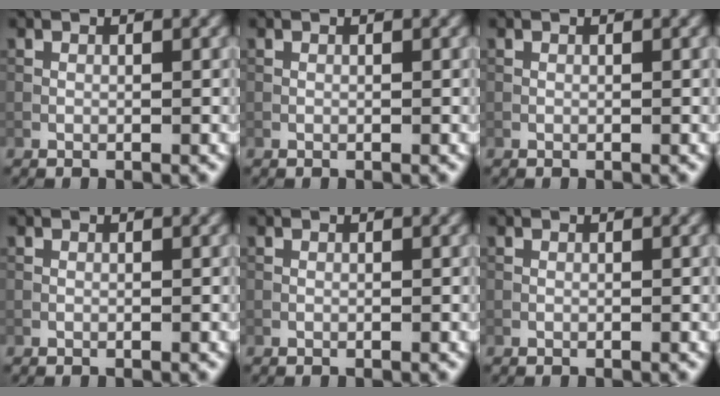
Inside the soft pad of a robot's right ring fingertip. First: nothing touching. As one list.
[{"total": 0.0}, {"total": 0.0}, {"total": 0.0}, {"total": 0.0}, {"total": 0.0}]